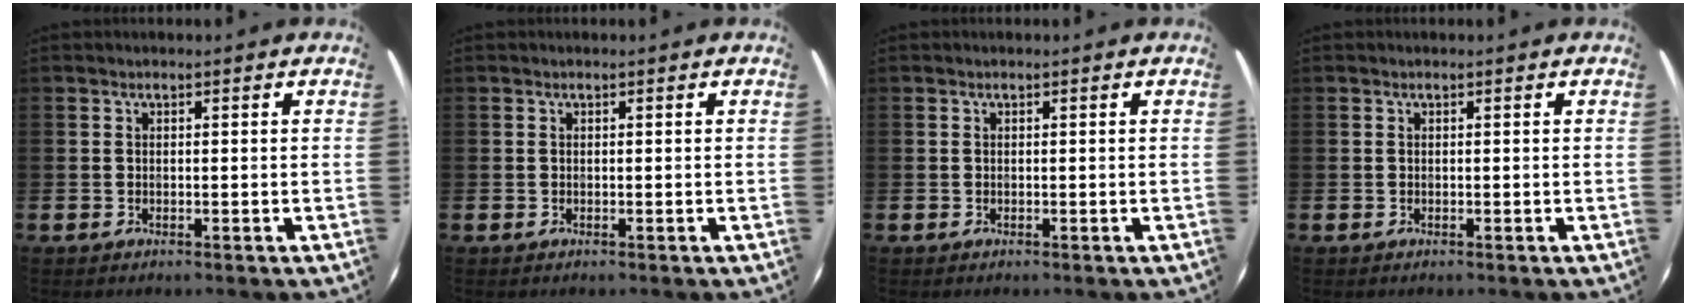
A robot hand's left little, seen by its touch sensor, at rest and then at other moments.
{"total": 0.0}
{"total": 0.0}
{"total": 0.0}